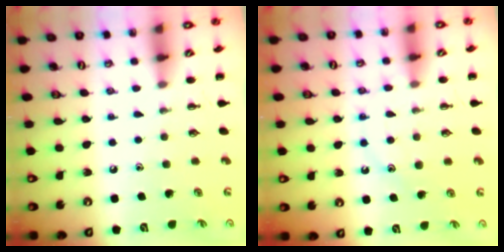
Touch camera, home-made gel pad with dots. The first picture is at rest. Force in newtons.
{"total": 12.3, "press": 12.2, "slide": 1.0}